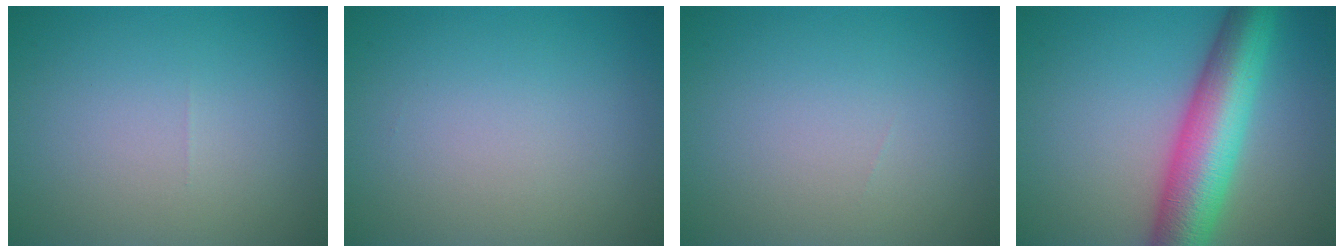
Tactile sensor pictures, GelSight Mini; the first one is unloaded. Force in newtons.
{"total": 0.0}
{"total": 0.0}
{"total": 9.3, "press": 9.3, "slide": 0.3}